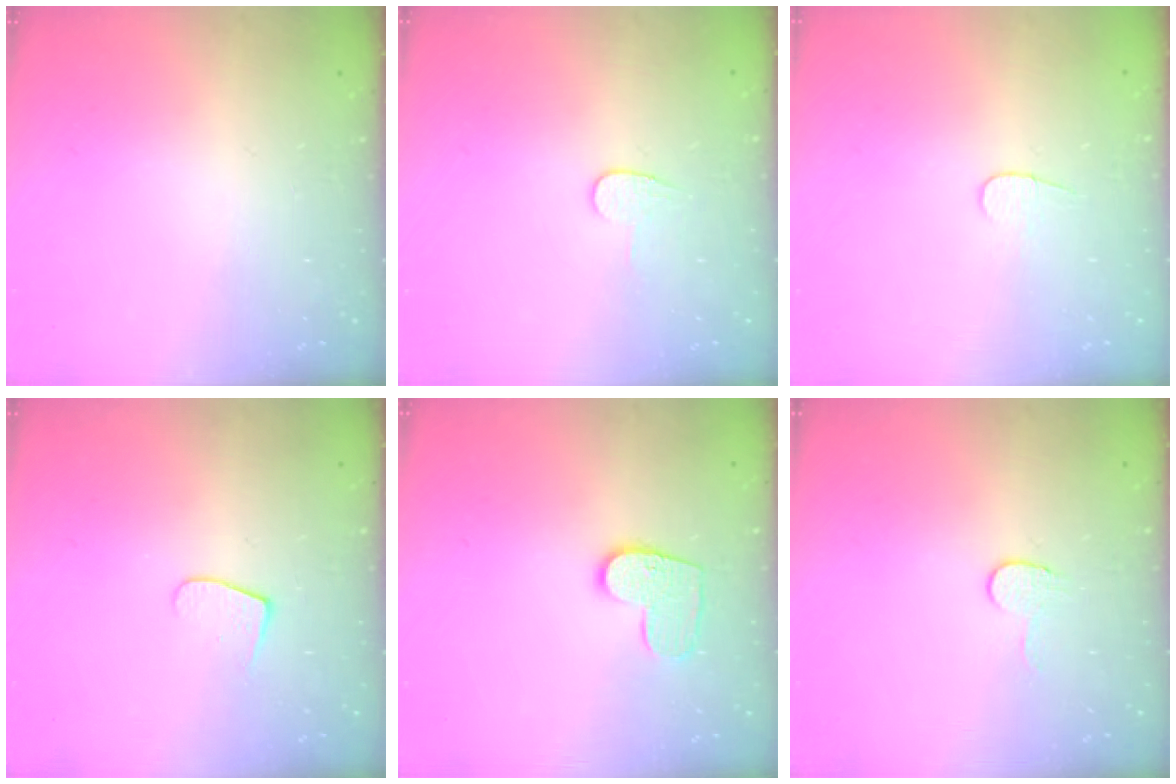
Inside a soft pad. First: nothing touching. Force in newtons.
{"total": 5.8, "press": 5.8, "slide": 0.3}
{"total": 4.8, "press": 4.8, "slide": 0.5}
{"total": 5.8, "press": 5.8, "slide": 0.7}
{"total": 9.3, "press": 9.3, "slide": 0.4}
{"total": 6.2, "press": 6.2, "slide": 0.5}